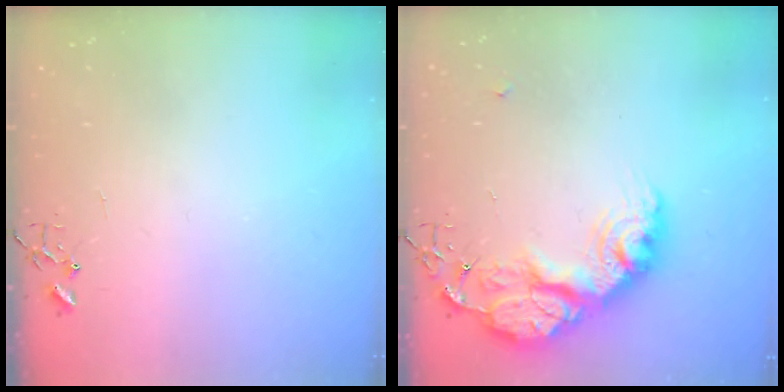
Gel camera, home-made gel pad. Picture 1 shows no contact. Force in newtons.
{"total": 27.8, "press": 27.7, "slide": 2.1}